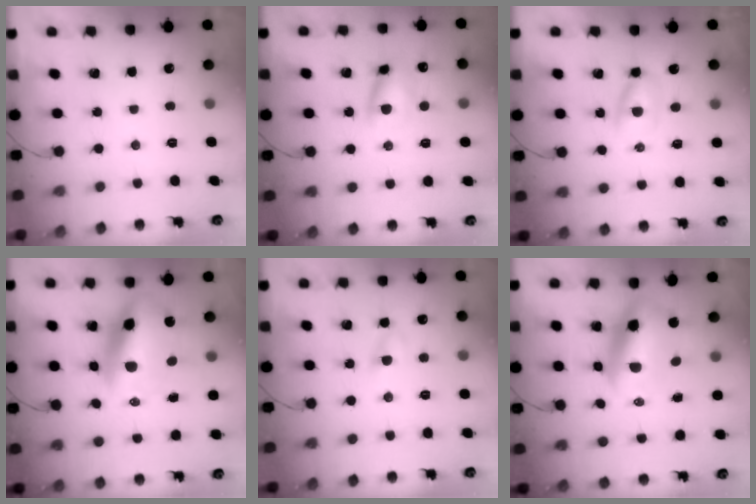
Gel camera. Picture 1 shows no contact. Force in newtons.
{"total": 8.5, "press": 8.4, "slide": 1.3}
{"total": 3.6, "press": 3.5, "slide": 1.1}
{"total": 14.6, "press": 14.0, "slide": 4.0}
{"total": 3.7, "press": 3.5, "slide": 1.2}
{"total": 10.5, "press": 10.2, "slide": 2.5}